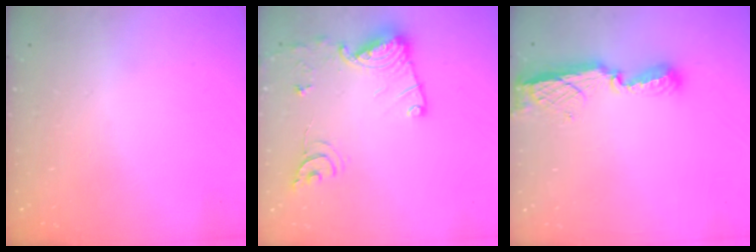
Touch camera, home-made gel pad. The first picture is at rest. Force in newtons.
{"total": 14.7, "press": 14.7, "slide": 0.7}
{"total": 7.9, "press": 7.9, "slide": 0.3}